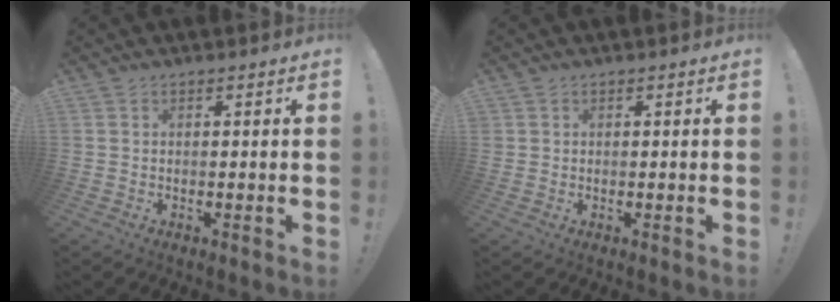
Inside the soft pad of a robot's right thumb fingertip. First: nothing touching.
{"total": 0.8, "force": [0.3, 0.8, 0.0], "torque": [0.000, 0.001, 0.006]}